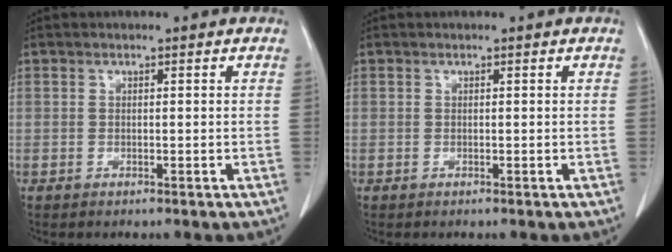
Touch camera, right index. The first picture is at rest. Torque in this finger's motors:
{"motor_torque": [-0.01, 0.00, 0.00, 0.00]}